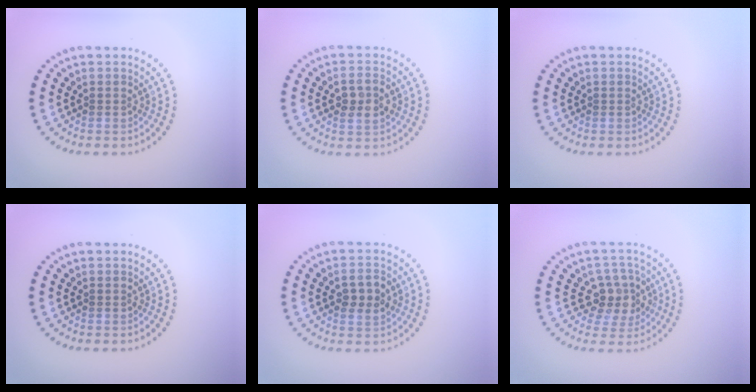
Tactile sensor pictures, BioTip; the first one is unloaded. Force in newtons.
{"total": 2.4, "press": 2.4, "slide": 0.2}
{"total": 0.0}
{"total": 0.0}
{"total": 2.5, "press": 2.5, "slide": 0.2}
{"total": 3.4, "press": 2.9, "slide": 1.7}